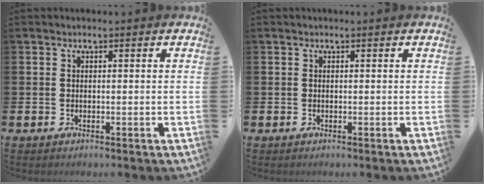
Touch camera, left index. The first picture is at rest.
{"total": 0.0}